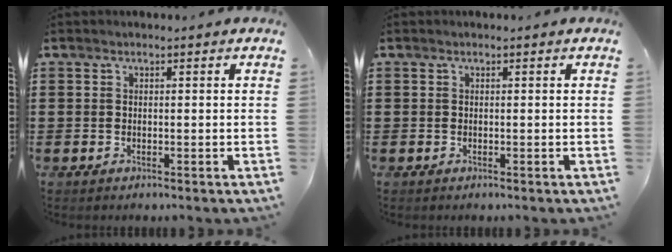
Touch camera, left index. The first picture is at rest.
{"total": 0.0}